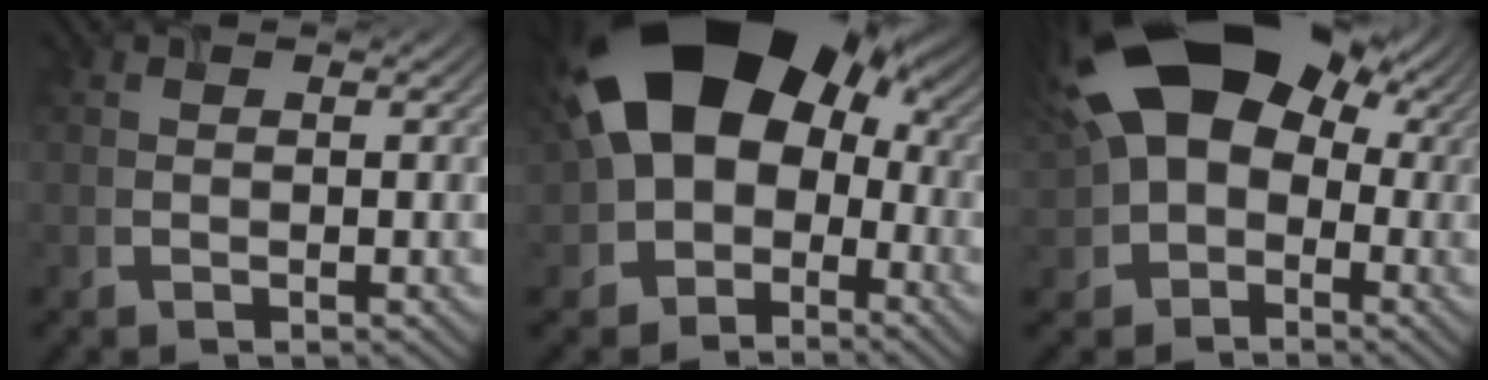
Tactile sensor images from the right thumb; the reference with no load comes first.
{"total": 18.6, "force": [1.6, 13.9, 12.3], "torque": [-0.204, 0.004, 0.022]}
{"total": 19.1, "force": [3.9, 13.2, 13.3], "torque": [-0.244, 0.036, 0.054]}